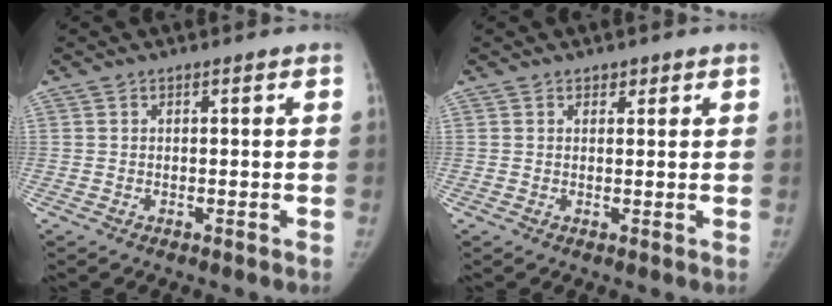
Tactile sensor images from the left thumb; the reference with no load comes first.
{"total": 1.3, "force": [1.0, 0.8, 0.3], "torque": [0.010, -0.005, 0.012]}